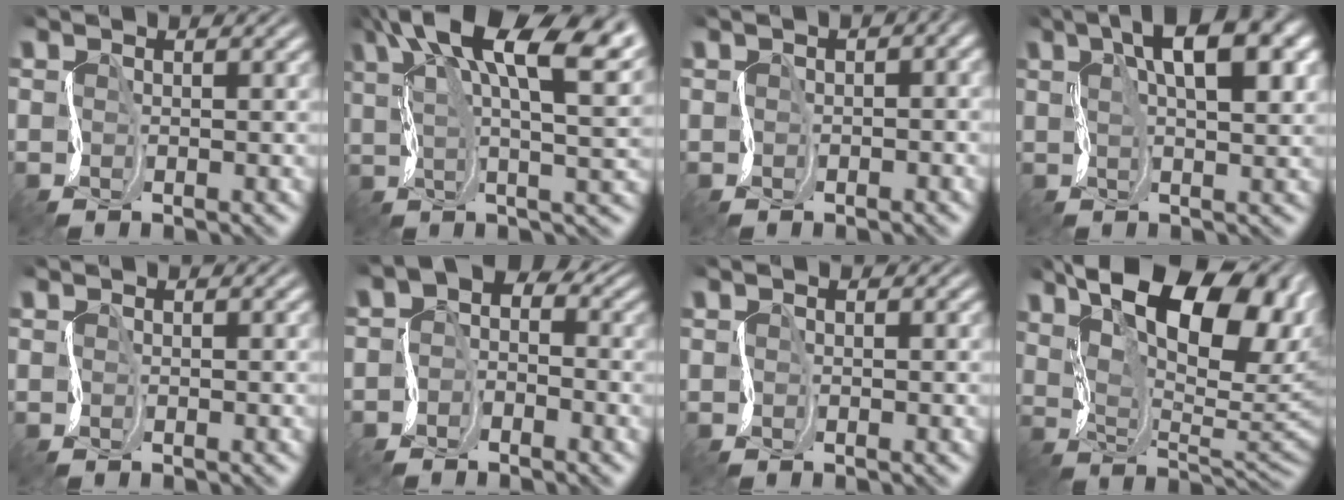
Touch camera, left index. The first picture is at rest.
{"total": 14.5, "force": [7.6, 4.9, 11.4], "torque": [-0.188, 0.035, 0.109]}
{"total": 3.8, "force": [0.6, 2.2, 3.0], "torque": [-0.038, 0.010, 0.002]}
{"total": 9.4, "force": [3.5, 3.4, 8.0], "torque": [-0.121, 0.018, 0.048]}
{"total": 0.0}
{"total": 3.7, "force": [-0.5, 2.6, 2.6], "torque": [-0.030, 0.010, -0.024]}
{"total": 0.0}
{"total": 15.0, "force": [6.9, 6.8, 11.4], "torque": [-0.161, 0.019, 0.101]}